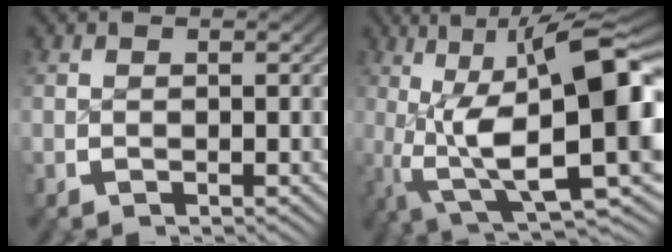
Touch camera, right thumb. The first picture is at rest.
{"total": 20.3, "force": [-0.1, 10.6, 17.3], "torque": [-0.289, -0.056, 0.029]}